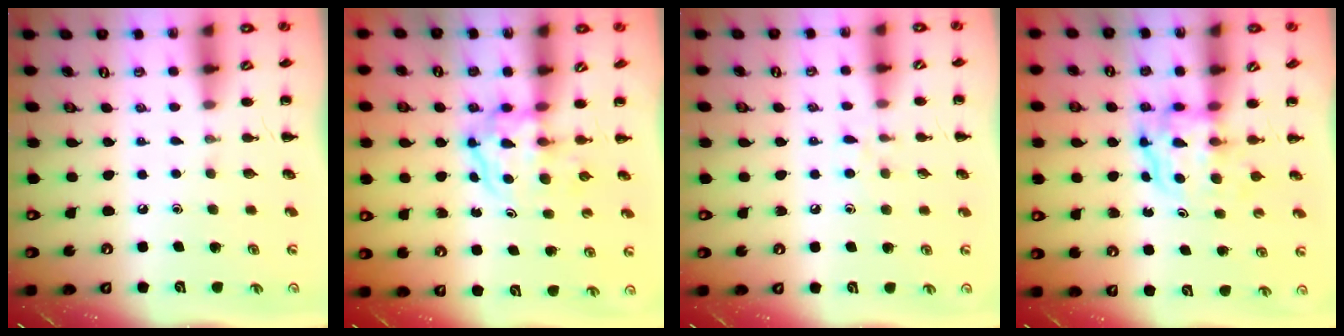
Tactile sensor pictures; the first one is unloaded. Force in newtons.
{"total": 3.7, "press": 3.7, "slide": 0.4}
{"total": 6.7, "press": 6.4, "slide": 1.9}
{"total": 3.9, "press": 3.9, "slide": 0.4}